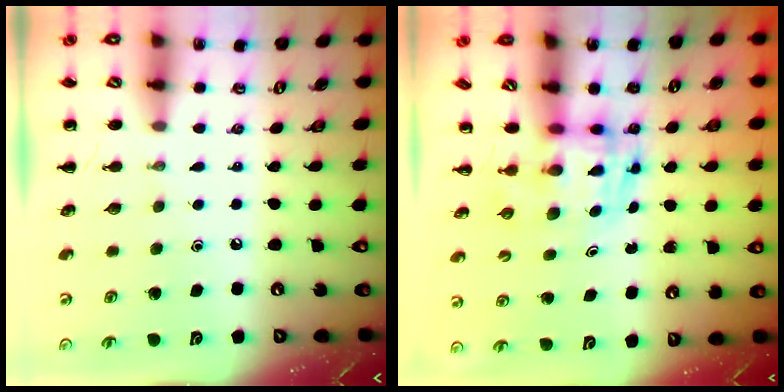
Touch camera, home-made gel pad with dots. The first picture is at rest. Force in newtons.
{"total": 3.5, "press": 3.5, "slide": 0.6}